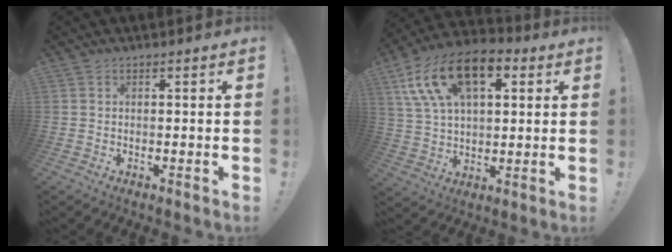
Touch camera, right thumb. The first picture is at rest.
{"total": 18.7, "force": [8.4, 10.7, 12.8], "torque": [-0.235, -0.027, 0.150]}